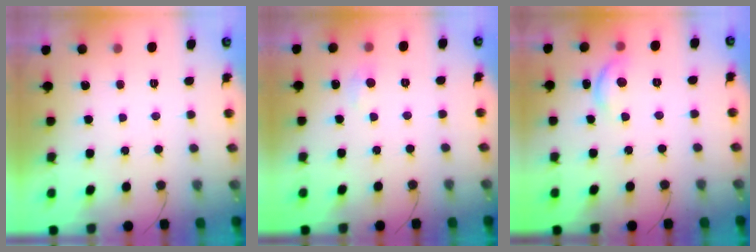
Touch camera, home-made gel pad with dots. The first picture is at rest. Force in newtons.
{"total": 5.5, "press": 5.4, "slide": 0.9}
{"total": 8.1, "press": 8.1, "slide": 0.6}